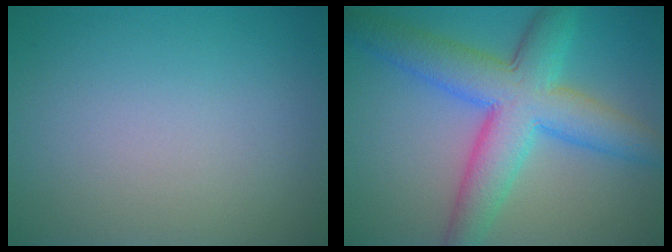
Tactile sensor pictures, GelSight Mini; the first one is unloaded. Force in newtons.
{"total": 8.6, "press": 8.6, "slide": 0.1}